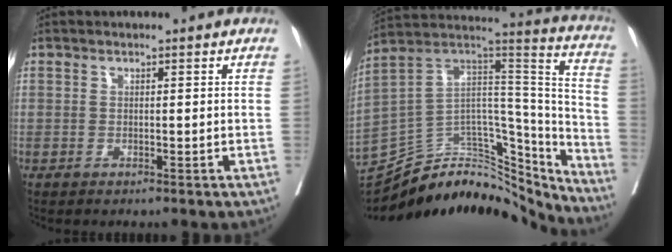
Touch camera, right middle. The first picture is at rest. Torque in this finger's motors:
{"motor_torque": [-0.17, -0.34, -0.03, -0.04]}